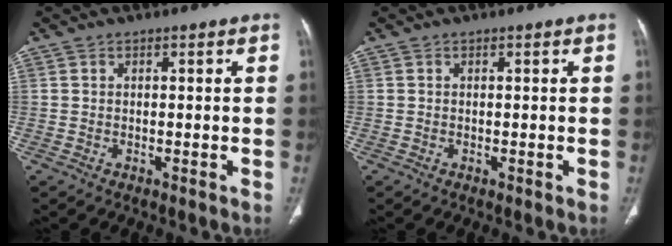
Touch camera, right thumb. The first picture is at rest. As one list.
[{"total": 0.0}]